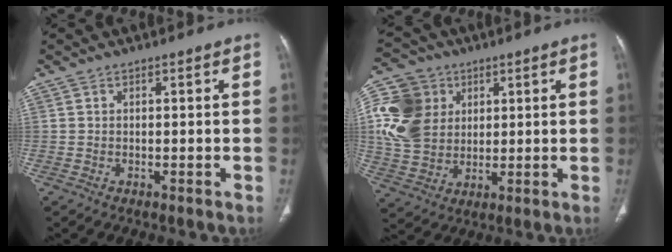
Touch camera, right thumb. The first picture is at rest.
{"total": 15.5, "force": [3.5, 12.6, 8.3], "torque": [-0.156, 0.003, 0.066]}